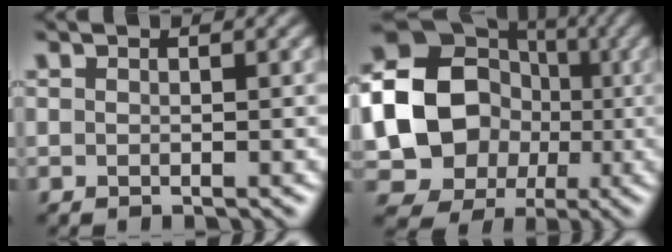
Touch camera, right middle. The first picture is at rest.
{"total": 18.6, "force": [-0.7, 16.9, 7.7], "torque": [-0.172, 0.028, -0.046]}